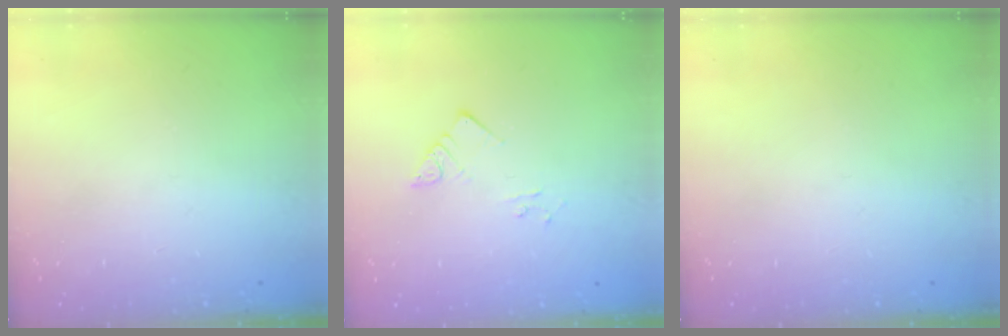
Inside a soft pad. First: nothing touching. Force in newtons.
{"total": 3.7, "press": 3.7, "slide": 0.2}
{"total": 0.0}